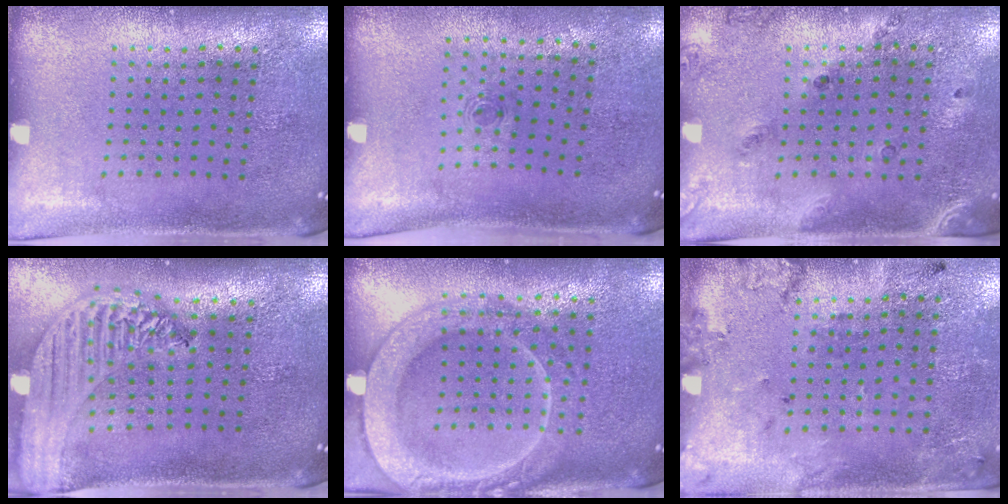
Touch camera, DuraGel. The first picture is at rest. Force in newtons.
{"total": 0.6, "press": 0.2, "slide": 0.5}
{"total": 1.6, "press": 1.1, "slide": 1.1}
{"total": 2.4, "press": 2.1, "slide": 1.1}
{"total": 2.0, "press": 2.0, "slide": 0.2}
{"total": 2.3, "press": 1.4, "slide": 1.9}